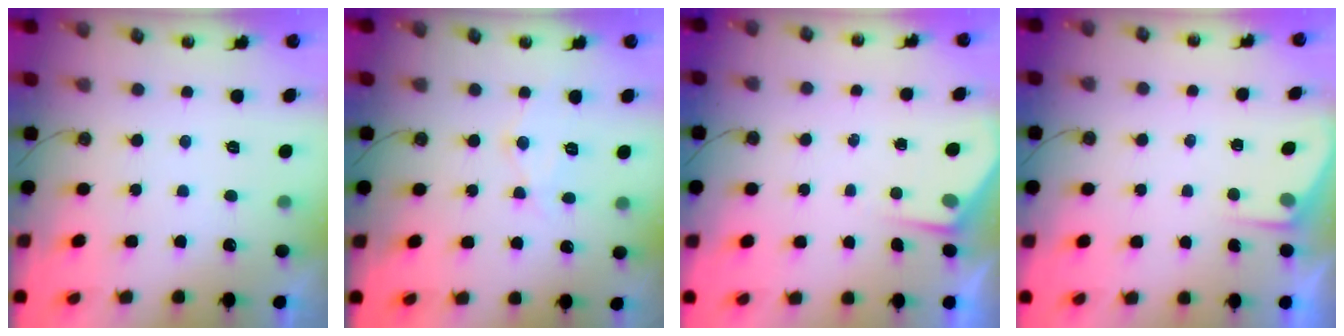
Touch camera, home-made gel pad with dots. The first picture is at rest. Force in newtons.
{"total": 8.8, "press": 8.7, "slide": 0.7}
{"total": 2.5, "press": 2.5, "slide": 0.4}
{"total": 2.6, "press": 2.5, "slide": 0.4}